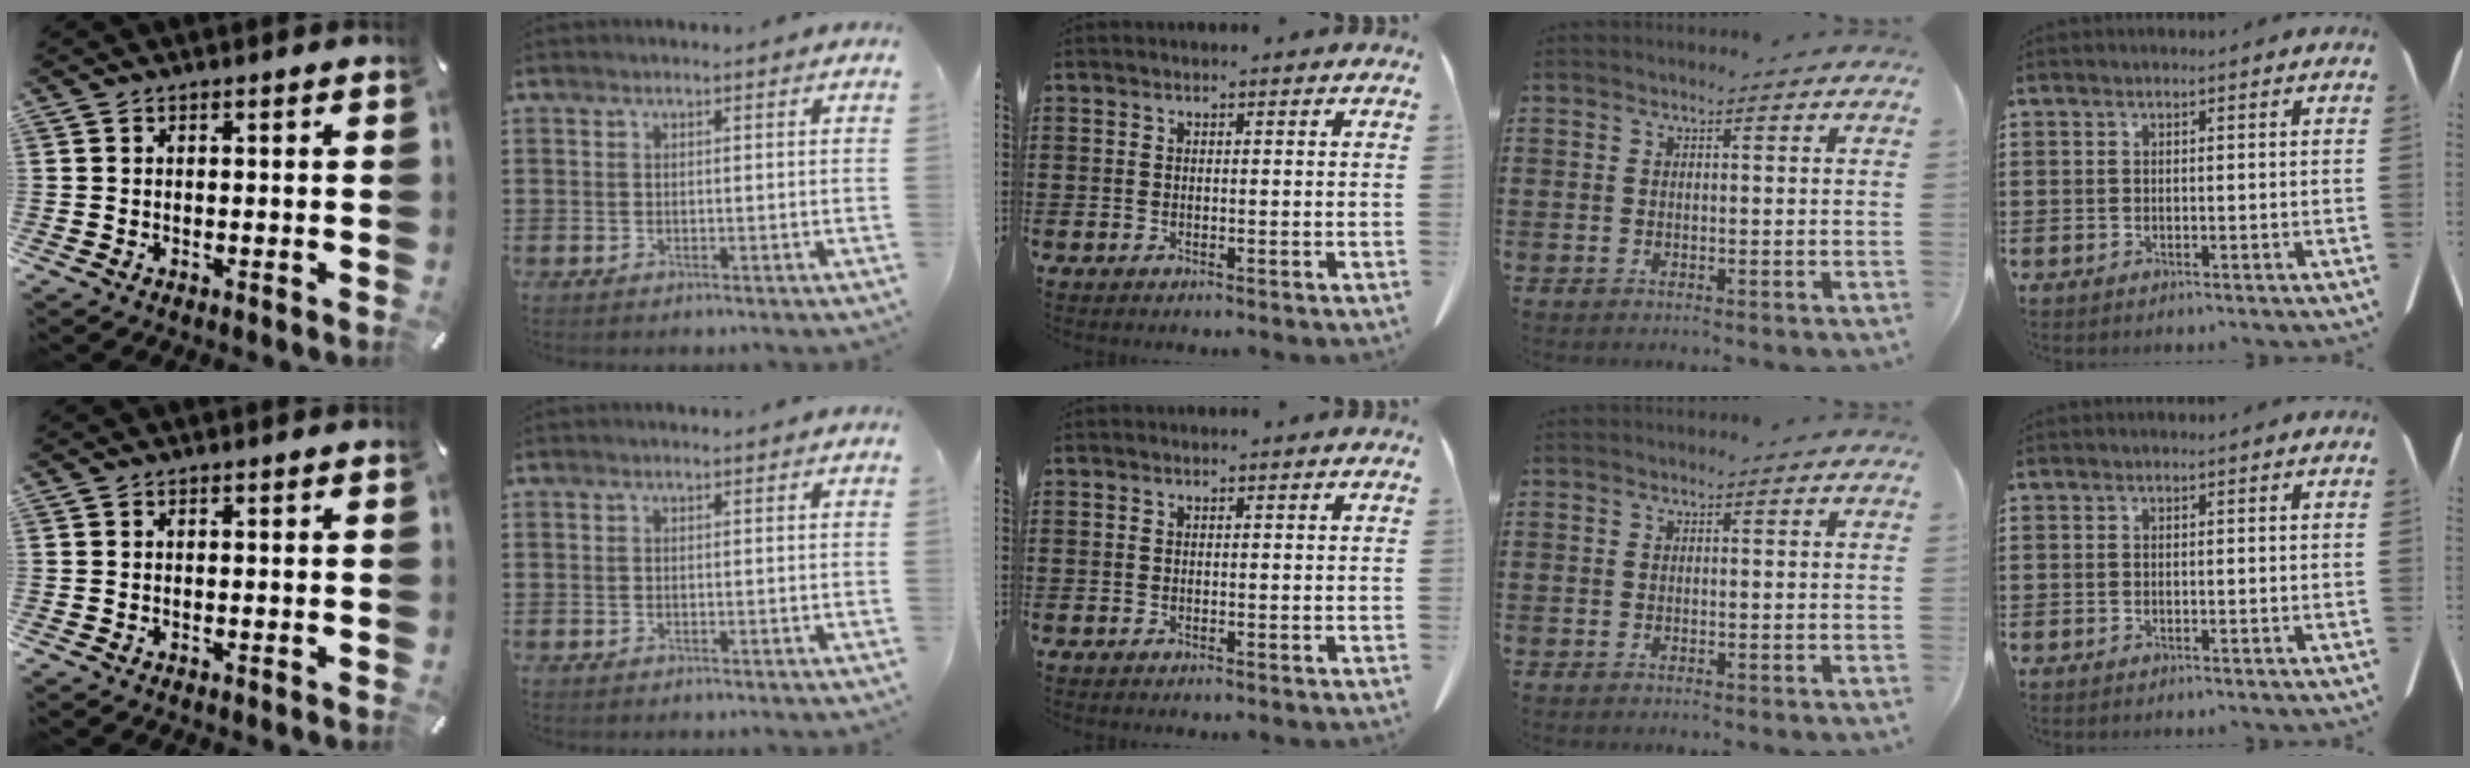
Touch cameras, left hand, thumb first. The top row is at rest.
{}